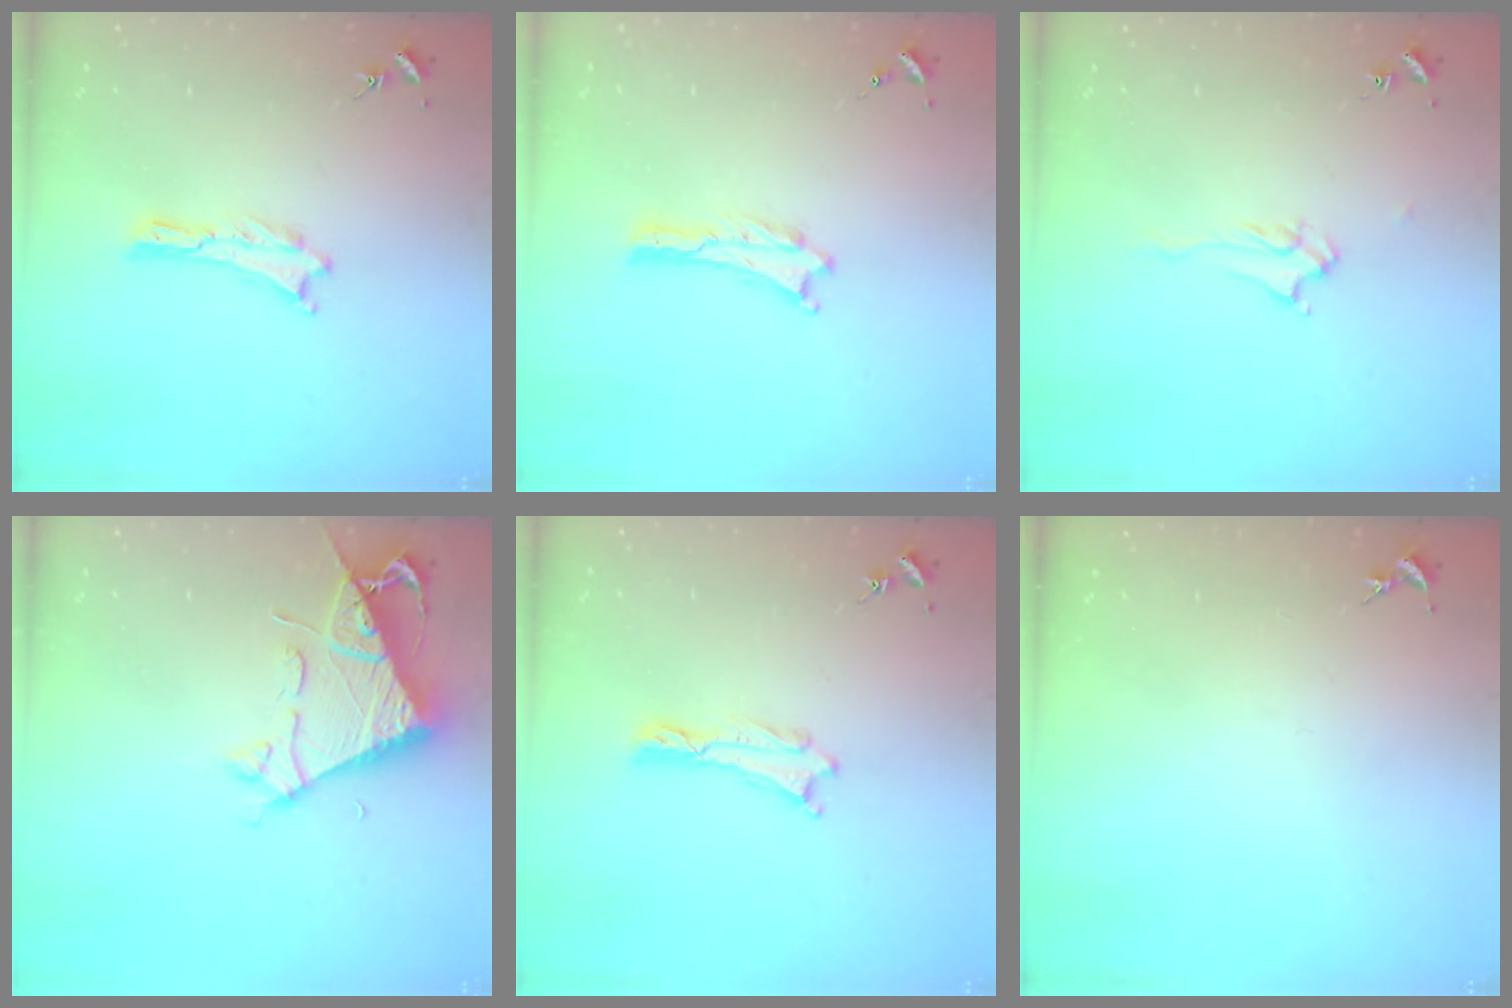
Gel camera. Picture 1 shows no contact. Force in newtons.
{"total": 0.0}
{"total": 2.5, "press": 2.4, "slide": 0.4}
{"total": 7.2, "press": 7.2, "slide": 0.7}
{"total": 0.0}
{"total": 0.0}